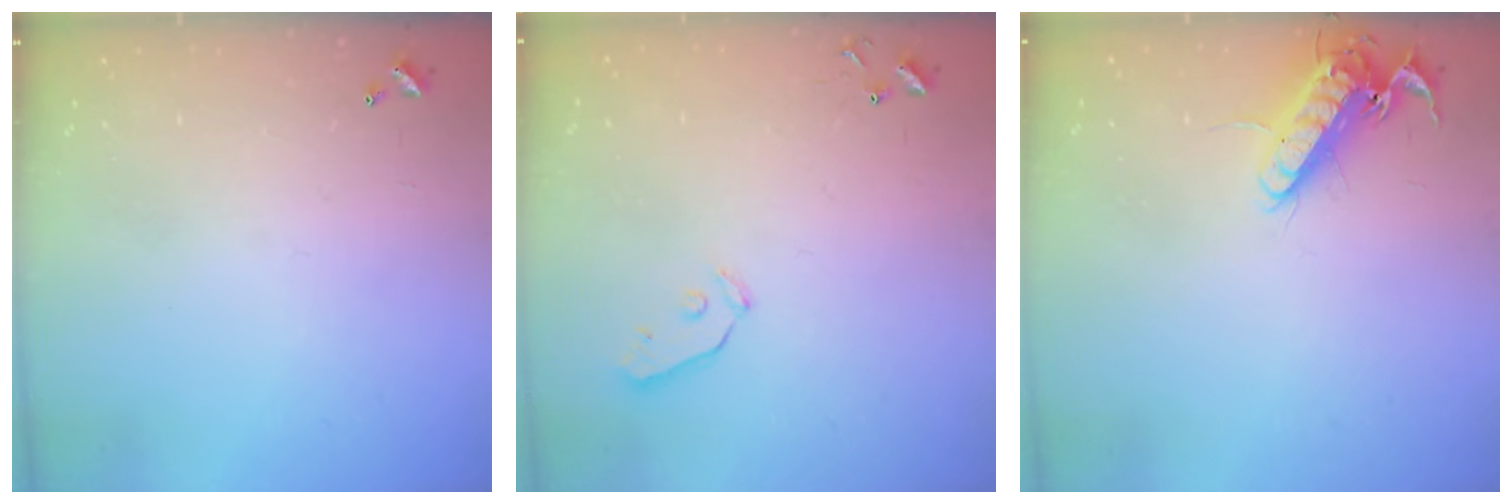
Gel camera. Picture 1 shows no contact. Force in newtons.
{"total": 4.7, "press": 4.6, "slide": 0.7}
{"total": 13.8, "press": 13.7, "slide": 2.0}